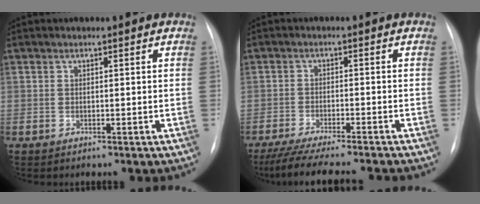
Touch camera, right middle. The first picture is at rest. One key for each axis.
{"total": 13.3, "fx": -11.8, "fy": 0.5, "fz": 6.2, "tx": -0.090, "ty": -0.023, "tz": -0.174}